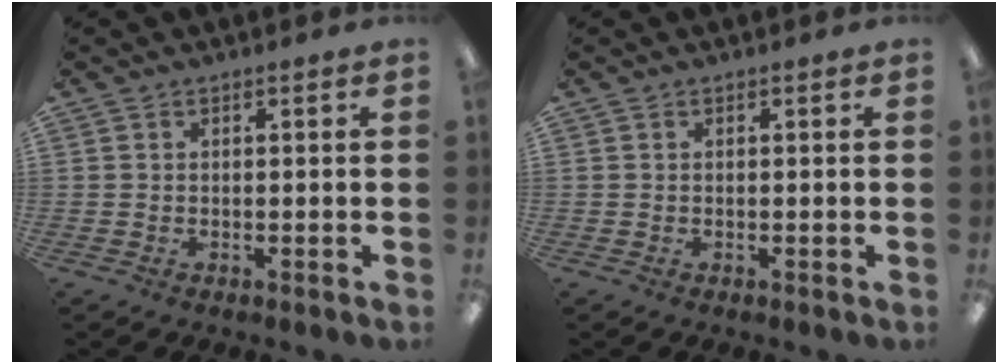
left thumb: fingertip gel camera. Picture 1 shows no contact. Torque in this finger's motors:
{"motor_torque": [0.01, 0.00, 0.08, -0.02, 0.00]}